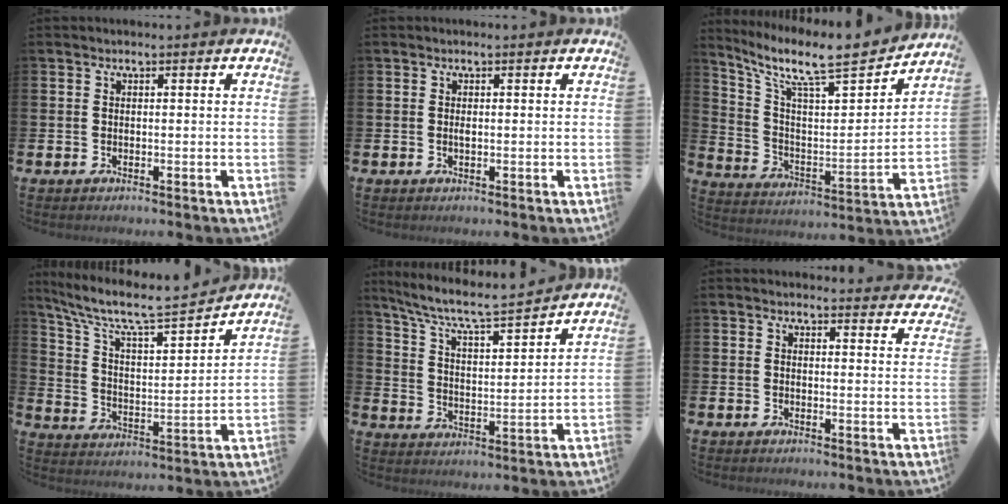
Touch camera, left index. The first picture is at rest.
{"total": 0.6, "force": [0.1, 0.2, 0.5], "torque": [-0.006, -0.003, 0.000]}
{"total": 10.4, "force": [8.8, 2.3, 5.1], "torque": [-0.127, -0.070, 0.142]}
{"total": 8.6, "force": [7.6, 1.7, 3.7], "torque": [-0.111, -0.052, 0.125]}
{"total": 7.3, "force": [6.7, 0.7, 2.9], "torque": [-0.090, -0.049, 0.110]}
{"total": 2.6, "force": [2.6, 0.3, 0.0], "torque": [0.005, -0.017, 0.044]}